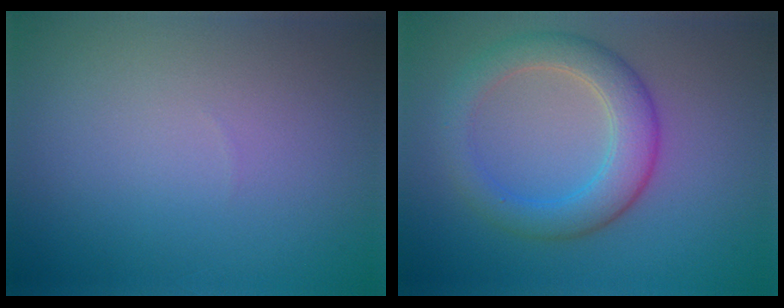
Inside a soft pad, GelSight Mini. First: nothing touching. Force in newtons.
{"total": 4.7, "press": 4.7, "slide": 0.1}